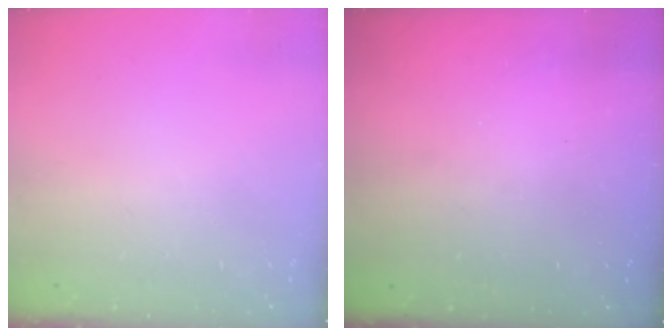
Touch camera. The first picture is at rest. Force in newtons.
{"total": 3.0, "press": 3.0, "slide": 0.1}